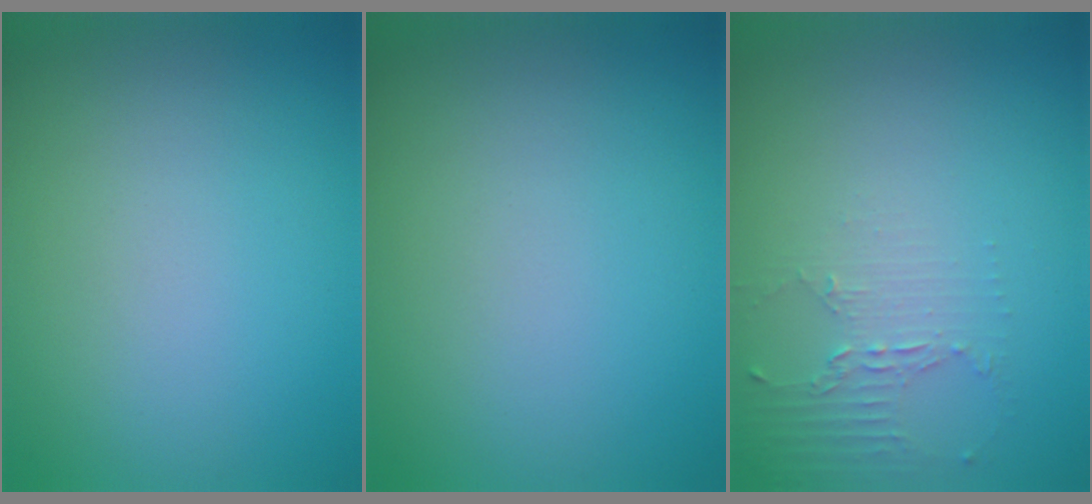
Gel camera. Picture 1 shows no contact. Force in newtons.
{"total": 0.0}
{"total": 2.1, "press": 1.5, "slide": 1.5}